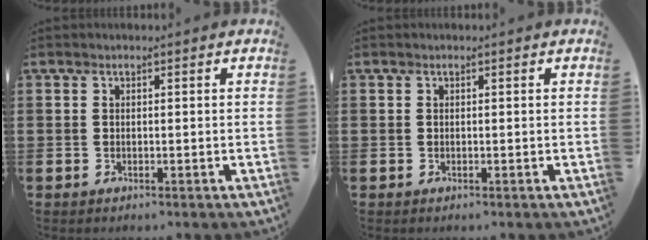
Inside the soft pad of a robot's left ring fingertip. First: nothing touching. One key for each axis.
{"total": 0.0}